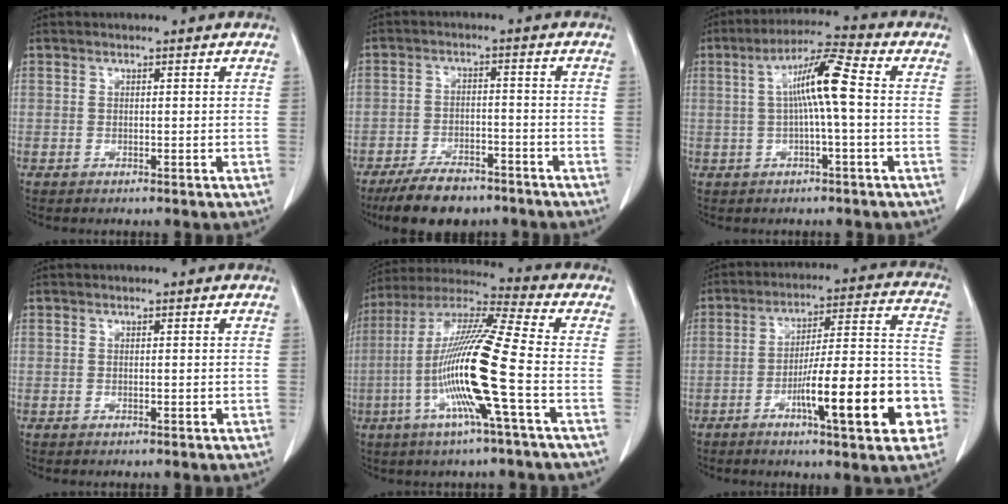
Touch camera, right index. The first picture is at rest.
{"total": 9.1, "force": [-7.2, 3.5, 4.2], "torque": [-0.072, -0.007, -0.122]}
{"total": 8.0, "force": [0.4, 0.1, 8.0], "torque": [-0.145, 0.019, 0.003]}
{"total": 0.0}
{"total": 16.1, "force": [-4.2, -1.1, 15.5], "torque": [-0.306, -0.007, -0.094]}
{"total": 17.9, "force": [-6.9, 2.6, 16.3], "torque": [-0.214, 0.025, -0.093]}